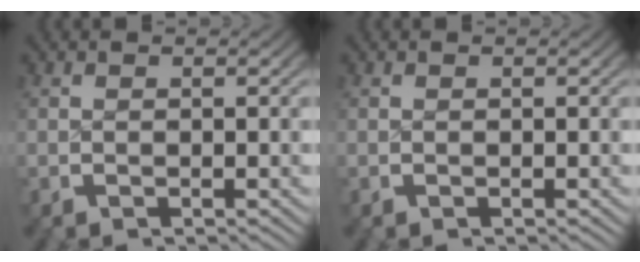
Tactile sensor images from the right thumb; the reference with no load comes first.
{"total": 0.0}